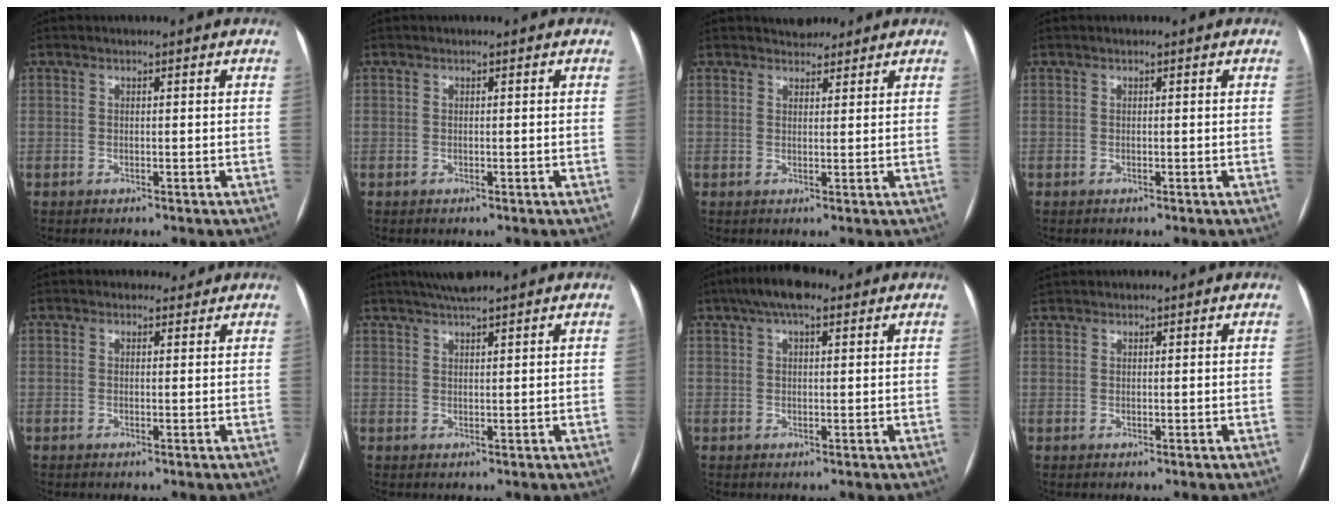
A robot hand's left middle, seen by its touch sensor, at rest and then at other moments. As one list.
[{"total": 0.0}, {"total": 3.2, "force": [2.8, 1.4, 0.4], "torque": [-0.001, 0.010, 0.041]}, {"total": 0.0}, {"total": 1.7, "force": [1.5, 0.8, -0.1], "torque": [0.004, 0.004, 0.016]}, {"total": 4.6, "force": [3.8, 0.0, 2.5], "torque": [-0.042, 0.021, 0.067]}, {"total": 6.6, "force": [4.2, 2.1, 4.6], "torque": [-0.084, 0.027, 0.066]}, {"total": 2.1, "force": [2.0, 0.5, 0.4], "torque": [-0.011, 0.027, 0.038]}]